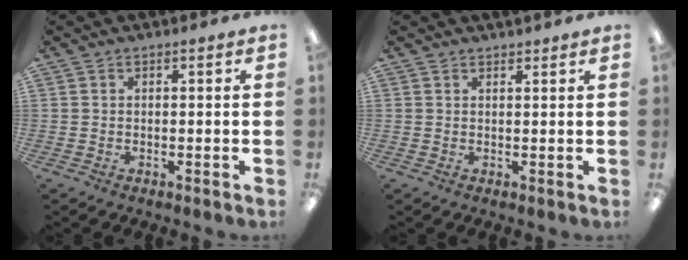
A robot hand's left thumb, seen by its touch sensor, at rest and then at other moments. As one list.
[{"total": 1.2, "force": [1.2, 0.0, 0.1], "torque": [-0.002, -0.002, 0.022]}]